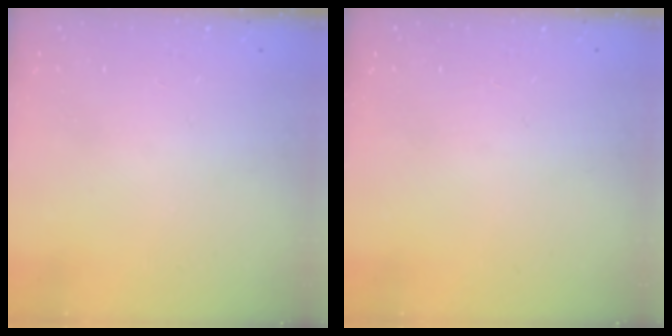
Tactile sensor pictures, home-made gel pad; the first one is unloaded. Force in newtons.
{"total": 0.0}